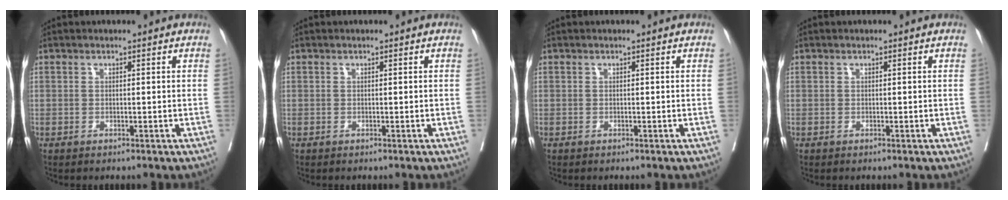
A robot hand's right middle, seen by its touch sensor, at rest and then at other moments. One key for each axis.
{"total": 0.0}
{"total": 0.0}
{"total": 0.0}